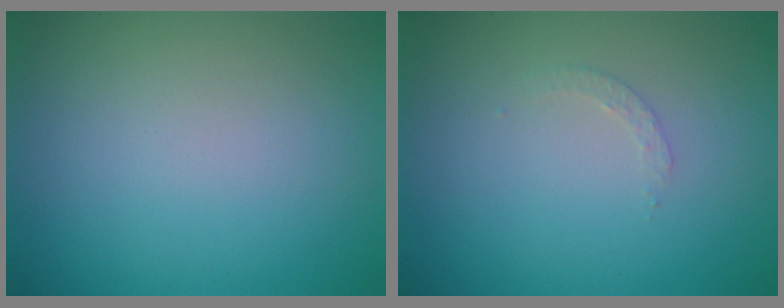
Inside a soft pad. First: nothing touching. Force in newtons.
{"total": 1.1, "press": 1.1, "slide": 0.3}